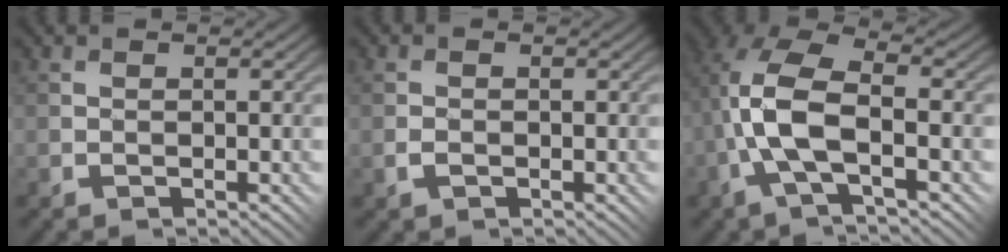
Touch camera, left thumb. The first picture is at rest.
{"total": 1.3, "force": [-0.5, 1.0, 0.8], "torque": [-0.016, 0.000, -0.009]}
{"total": 9.1, "force": [-1.7, 4.0, 8.0], "torque": [-0.181, 0.018, -0.043]}